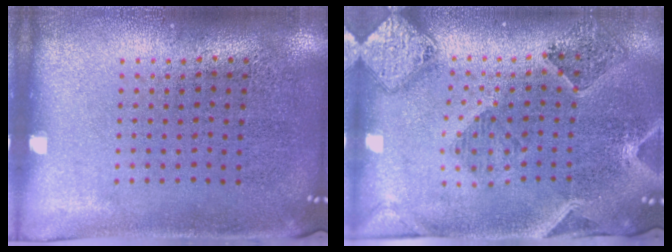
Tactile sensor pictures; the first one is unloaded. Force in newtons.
{"total": 1.5, "press": 1.5, "slide": 0.4}